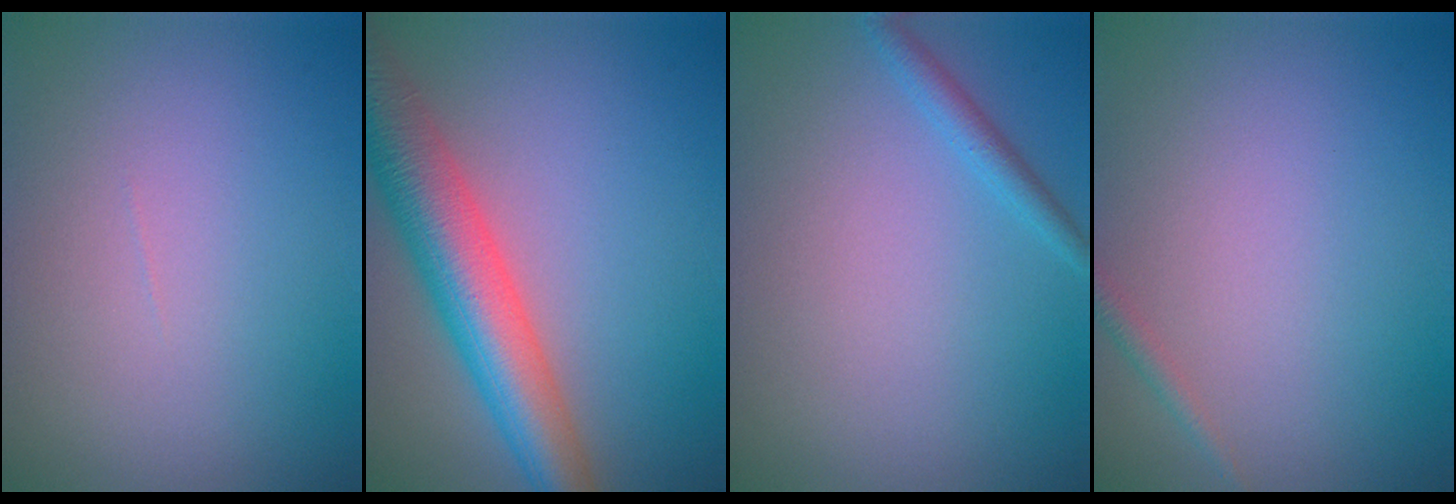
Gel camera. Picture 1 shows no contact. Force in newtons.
{"total": 7.9, "press": 7.9, "slide": 0.4}
{"total": 1.4, "press": 1.4, "slide": 0.1}
{"total": 0.9, "press": 0.9, "slide": 0.0}